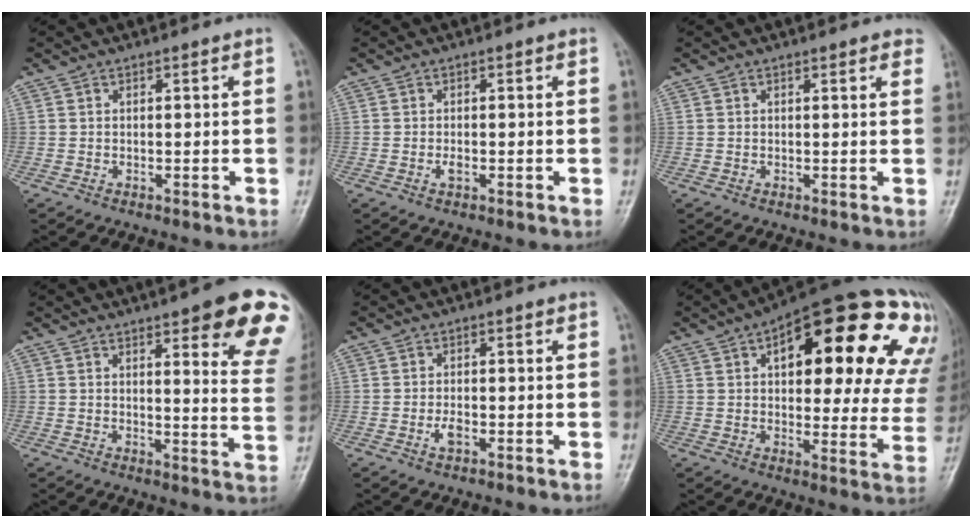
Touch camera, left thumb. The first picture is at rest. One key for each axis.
{"total": 1.3, "fx": -0.4, "fy": 0.7, "fz": 1.0, "tx": -0.017, "ty": -0.001, "tz": -0.009}
{"total": 2.7, "fx": 2.0, "fy": 0.9, "fz": 1.6, "tx": -0.004, "ty": 0.000, "tz": 0.015}
{"total": 16.8, "fx": 9.5, "fy": 3.7, "fz": 13.3, "tx": -0.135, "ty": -0.045, "tz": 0.103}
{"total": 2.2, "fx": -0.8, "fy": 1.2, "fz": 1.7, "tx": -0.030, "ty": 0.001, "tz": -0.017}
{"total": 28.7, "fx": 11.9, "fy": 11.7, "fz": 23.4, "tx": -0.259, "ty": 0.018, "tz": 0.157}